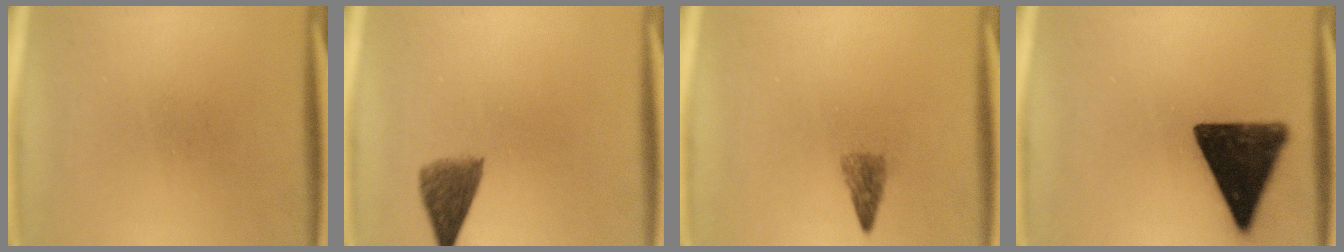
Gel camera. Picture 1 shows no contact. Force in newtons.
{"total": 4.7}
{"total": 2.2}
{"total": 15.0}